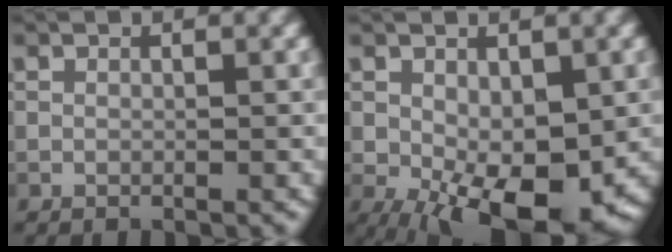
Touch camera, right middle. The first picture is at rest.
{"total": 9.8, "force": [-3.1, 5.1, 7.8], "torque": [-0.133, -0.025, -0.037]}